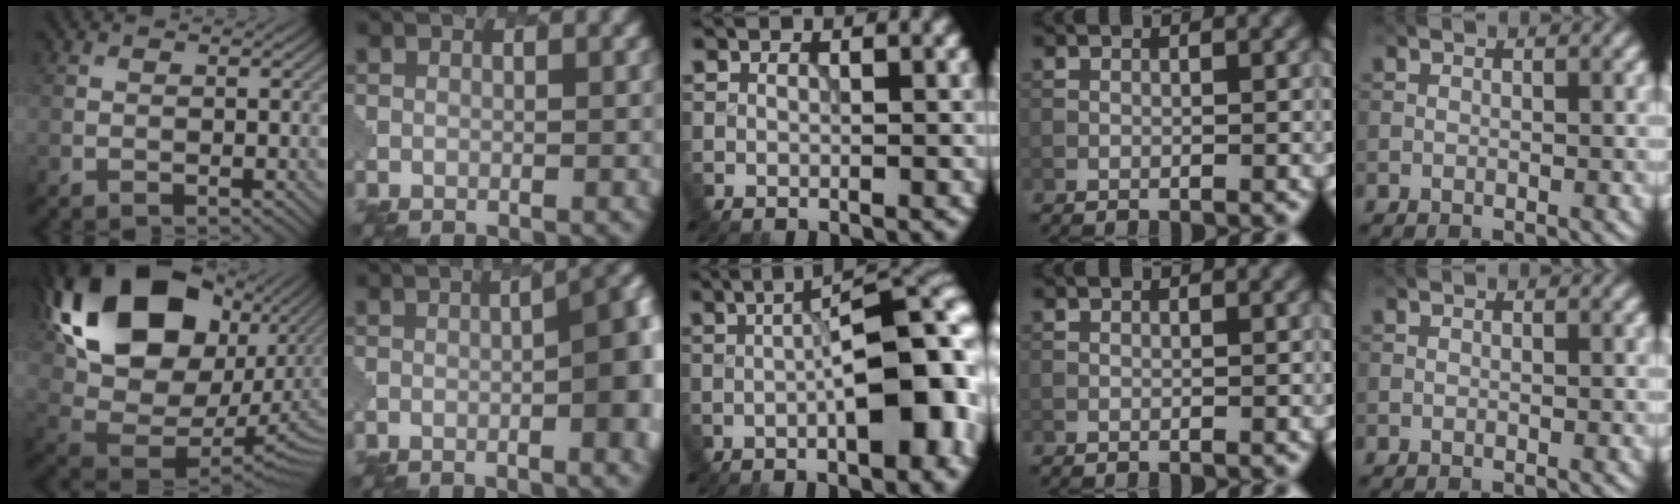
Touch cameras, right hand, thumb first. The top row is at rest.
{"thumb": {"total": 19.7, "force": [8.5, 13.1, 12.1], "torque": [-0.268, 0.019, 0.183]}, "index": {"total": 8.7, "force": [-1.8, 2.7, 8.1], "torque": [-0.071, 0.010, -0.029]}, "middle": {"total": 9.4, "force": [-1.3, 3.1, 8.7], "torque": [-0.106, 0.006, -0.021]}}